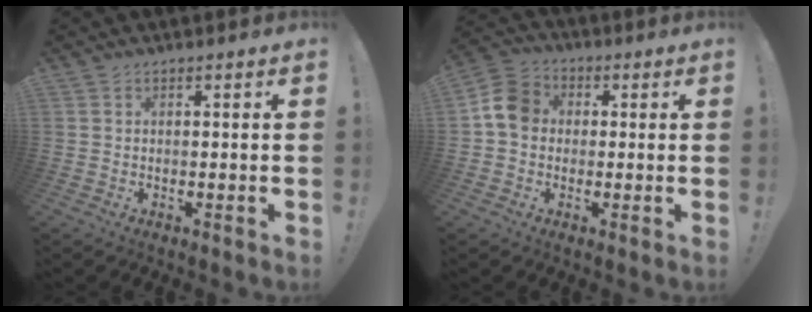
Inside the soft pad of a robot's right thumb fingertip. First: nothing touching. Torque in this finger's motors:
{"motor_torque": [1.17, 1.29, 0.46, -0.41, 0.01]}